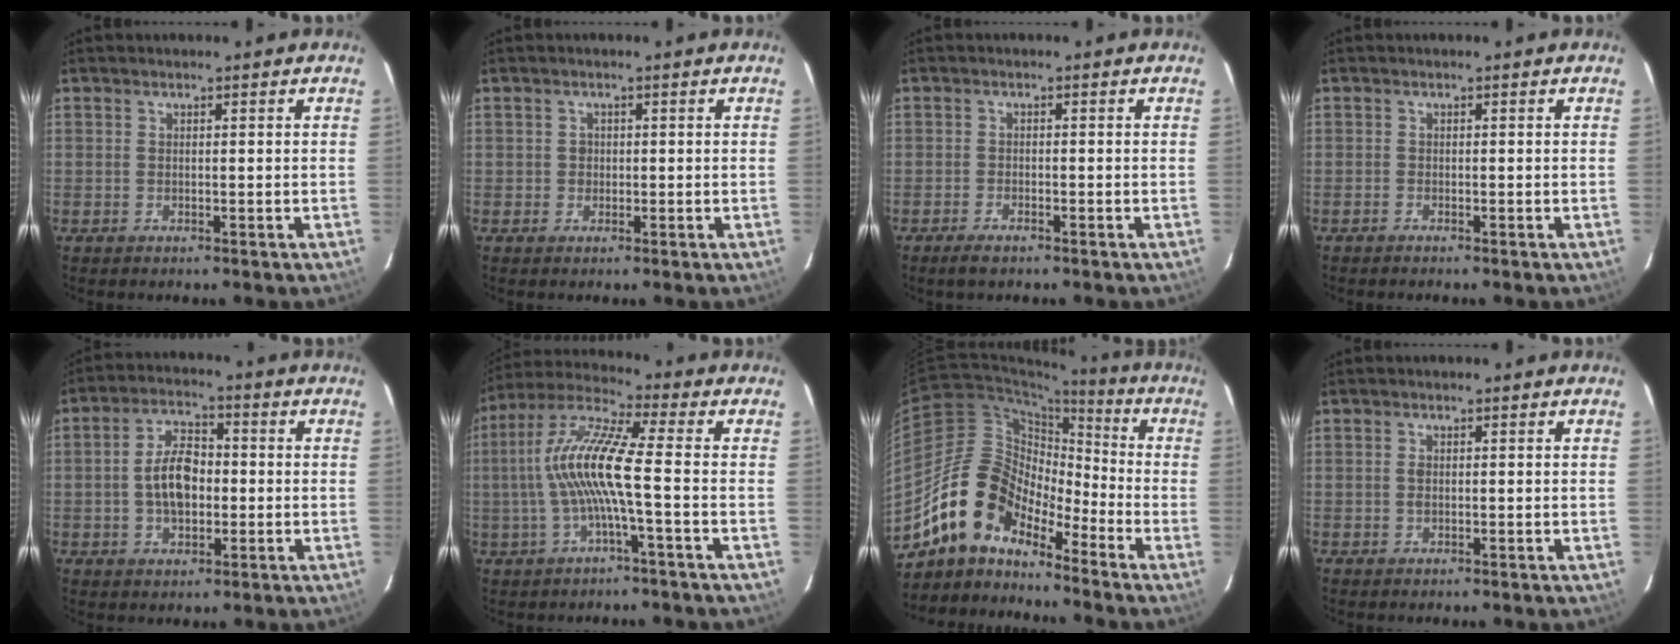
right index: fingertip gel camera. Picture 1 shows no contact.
{"total": 1.6, "force": [-0.3, 1.6, 0.2], "torque": [-0.002, 0.002, -0.002]}
{"total": 2.6, "force": [-2.0, 0.8, 1.5], "torque": [-0.041, -0.004, -0.039]}
{"total": 0.6, "force": [-0.6, 0.1, 0.1], "torque": [-0.007, -0.001, -0.013]}
{"total": 8.6, "force": [-0.7, 5.2, 6.8], "torque": [-0.128, 0.018, -0.008]}
{"total": 12.0, "force": [-1.4, 0.6, 11.9], "torque": [-0.234, 0.010, -0.027]}
{"total": 13.2, "force": [-10.4, 5.9, 5.6], "torque": [-0.094, 0.022, -0.204]}
{"total": 0.9, "force": [-0.1, 0.8, 0.5], "torque": [-0.010, 0.002, -0.002]}